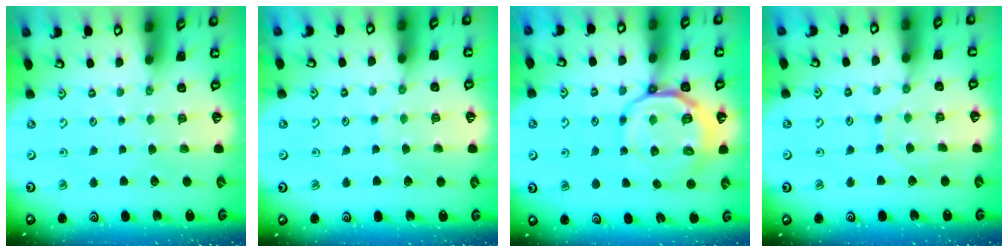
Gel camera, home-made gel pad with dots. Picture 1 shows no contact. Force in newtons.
{"total": 3.9, "press": 3.9, "slide": 0.4}
{"total": 11.9, "press": 11.6, "slide": 2.8}
{"total": 6.5, "press": 6.5, "slide": 0.6}